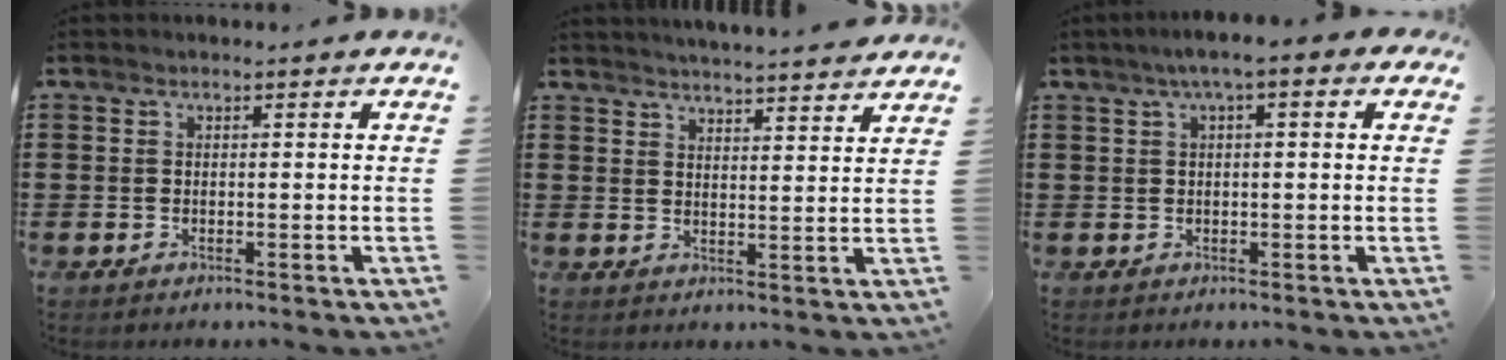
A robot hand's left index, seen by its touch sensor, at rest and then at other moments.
{"total": 3.8, "force": [3.8, -0.6, 0.1], "torque": [-0.015, -0.022, 0.067]}
{"total": 2.8, "force": [0.7, 0.4, 2.7], "torque": [-0.050, 0.004, 0.010]}